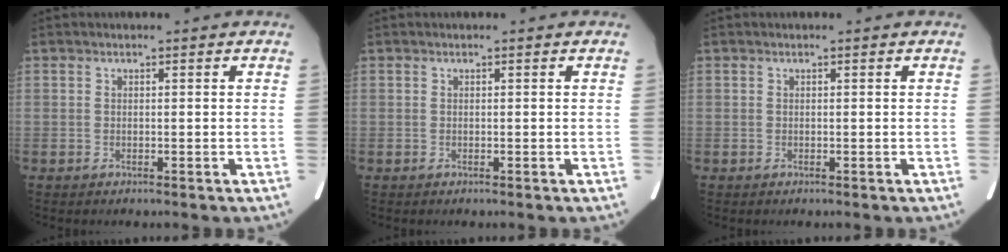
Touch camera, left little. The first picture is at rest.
{"total": 0.0}
{"total": 0.0}